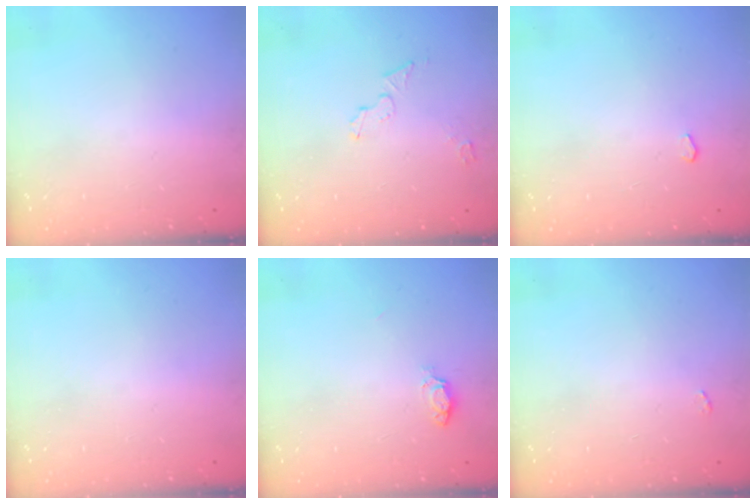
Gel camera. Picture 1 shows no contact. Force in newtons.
{"total": 4.4, "press": 4.4, "slide": 0.1}
{"total": 2.0, "press": 1.9, "slide": 0.3}
{"total": 0.0}
{"total": 3.3, "press": 3.3, "slide": 0.4}
{"total": 2.2, "press": 2.1, "slide": 0.3}